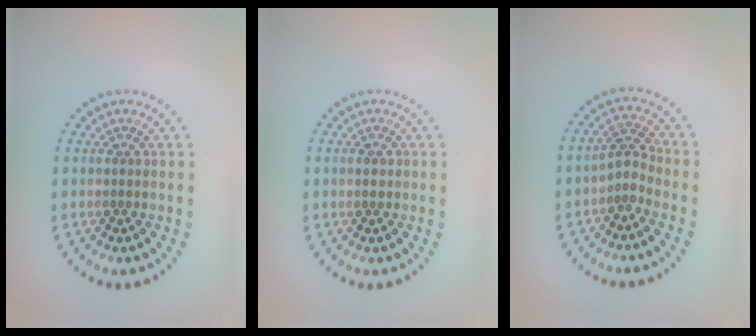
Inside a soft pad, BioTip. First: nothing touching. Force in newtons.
{"total": 1.1, "press": 1.1, "slide": 0.1}
{"total": 2.0, "press": 1.5, "slide": 1.3}